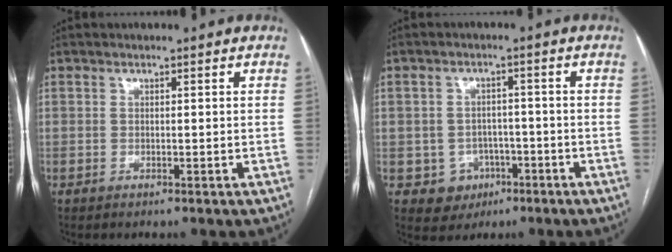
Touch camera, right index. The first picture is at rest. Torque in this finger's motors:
{"motor_torque": [-0.55, 0.00, -1.05, -0.21]}